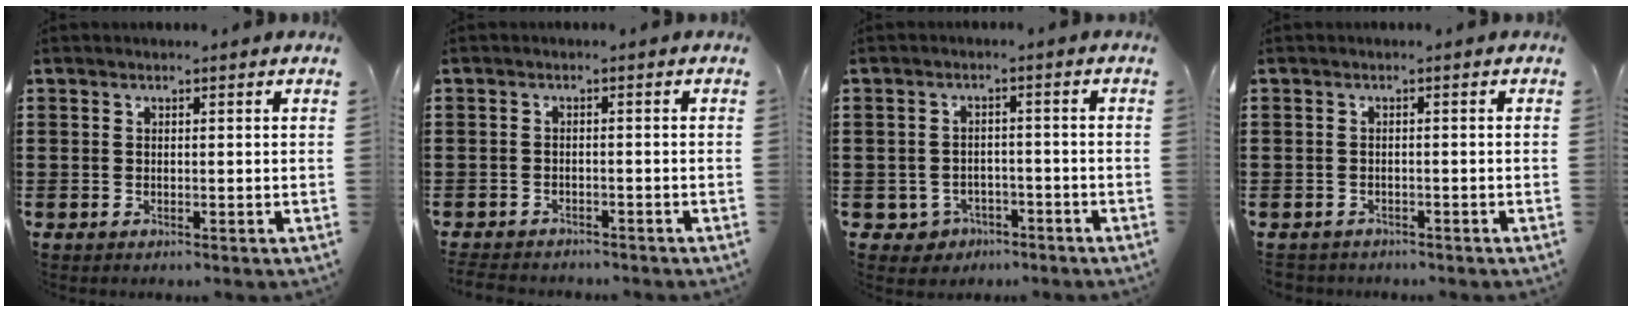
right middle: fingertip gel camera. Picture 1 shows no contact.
{"total": 1.9, "force": [-1.8, 0.2, 0.0], "torque": [-0.005, -0.001, -0.040]}
{"total": 2.7, "force": [-2.1, 1.6, 0.4], "torque": [-0.023, -0.001, -0.049]}
{"total": 1.1, "force": [-1.0, 0.2, -0.2], "torque": [-0.001, 0.002, -0.024]}